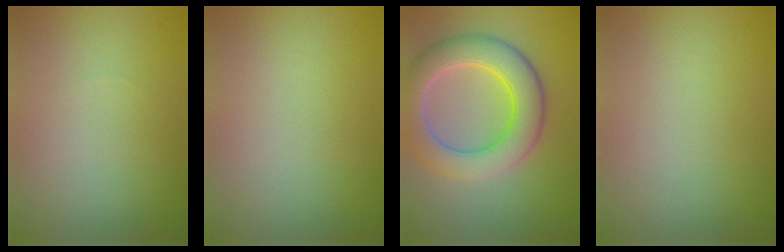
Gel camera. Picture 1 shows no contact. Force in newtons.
{"total": 0.0}
{"total": 7.2, "press": 7.1, "slide": 0.6}
{"total": 0.0}